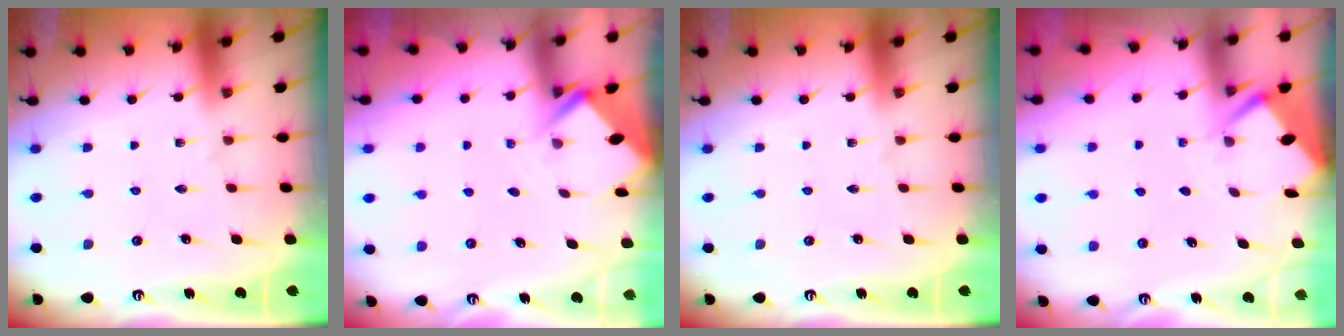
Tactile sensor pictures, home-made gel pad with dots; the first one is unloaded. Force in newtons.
{"total": 2.0, "press": 2.0, "slide": 0.2}
{"total": 0.0}
{"total": 2.8, "press": 2.8, "slide": 0.2}